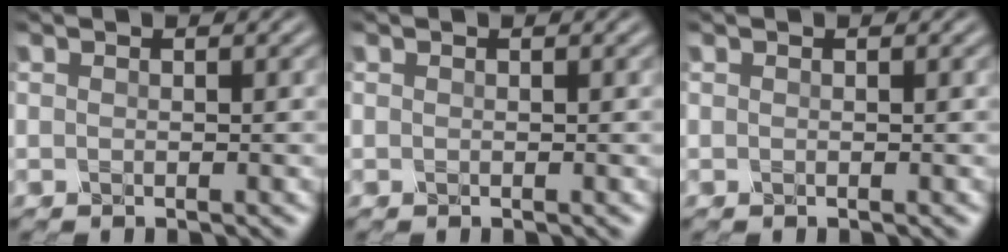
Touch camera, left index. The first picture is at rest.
{"total": 0.0}
{"total": 0.0}